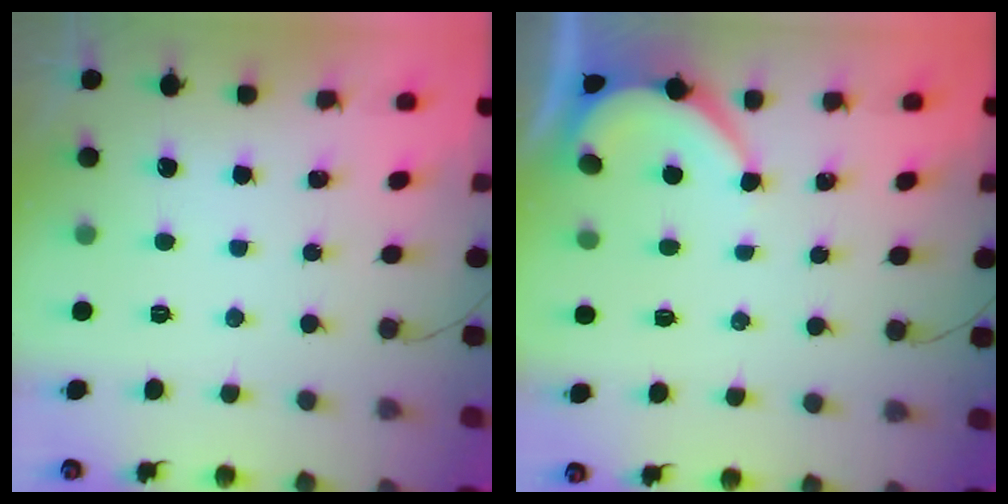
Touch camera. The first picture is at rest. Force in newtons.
{"total": 2.6, "press": 2.6, "slide": 0.3}